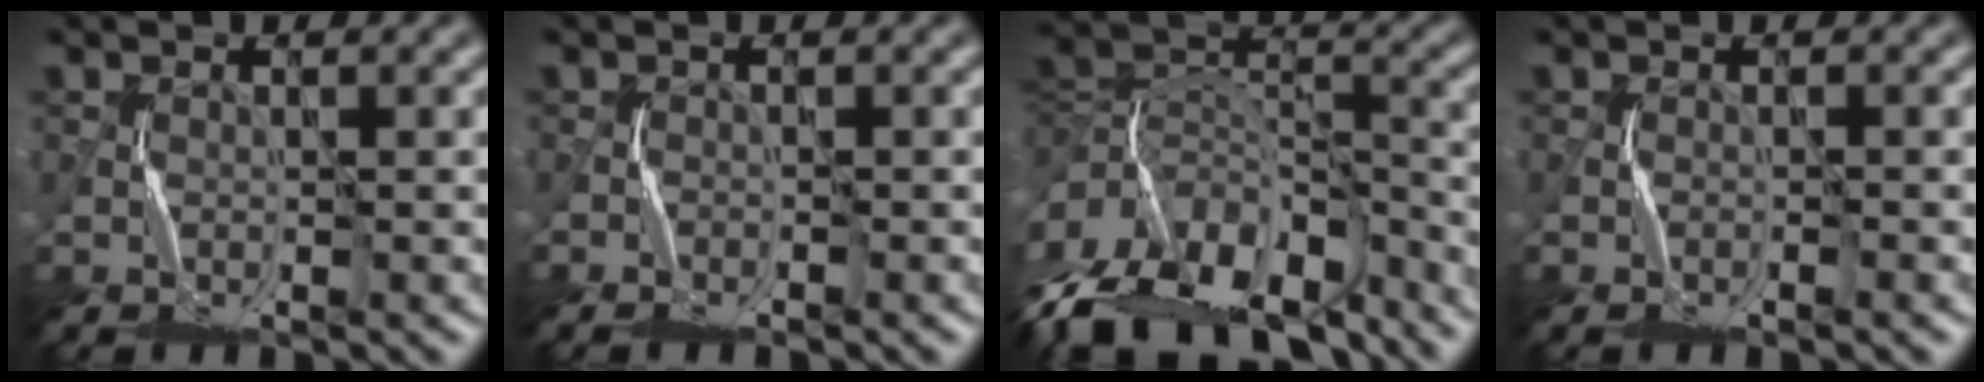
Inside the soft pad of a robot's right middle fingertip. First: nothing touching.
{"total": 0.9, "force": [-0.9, -0.1, 0.0], "torque": [-0.003, -0.002, -0.019]}
{"total": 17.3, "force": [-10.2, 10.3, 9.5], "torque": [-0.197, -0.016, -0.142]}
{"total": 0.6, "force": [-0.6, -0.1, 0.2], "torque": [-0.002, 0.003, -0.012]}